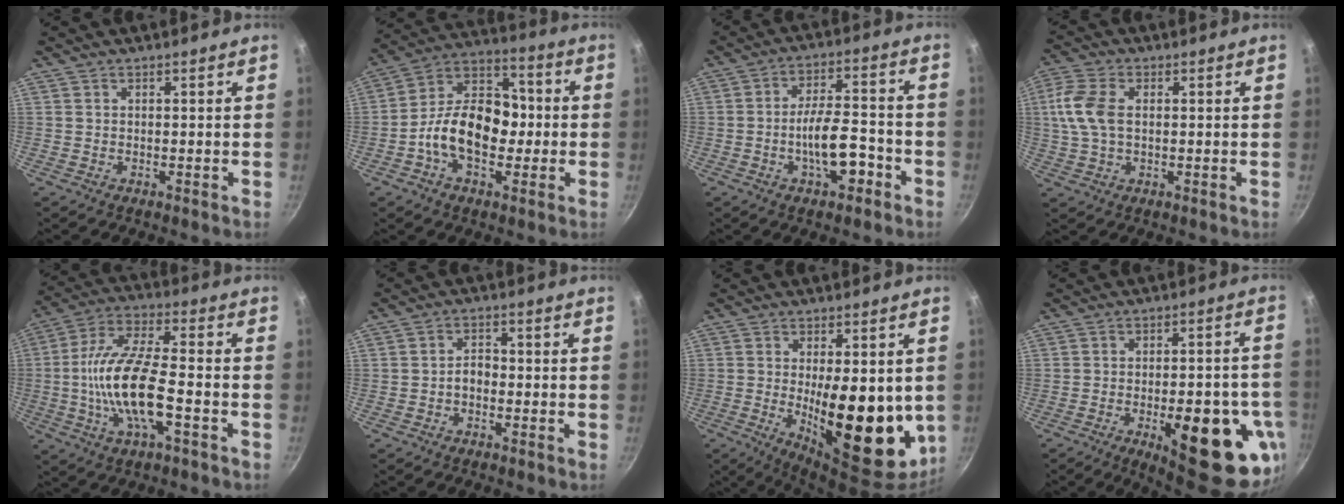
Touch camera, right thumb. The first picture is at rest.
{"total": 15.9, "force": [-2.5, 10.6, 11.6], "torque": [-0.149, 0.044, -0.061]}
{"total": 9.9, "force": [-4.0, 4.1, 8.1], "torque": [-0.114, 0.037, -0.064]}
{"total": 8.6, "force": [1.0, 5.2, 6.8], "torque": [-0.149, 0.013, 0.012]}
{"total": 15.8, "force": [-3.7, 5.6, 14.3], "torque": [-0.276, 0.030, -0.082]}
{"total": 3.0, "force": [-1.0, 2.0, 2.0], "torque": [-0.017, 0.019, -0.020]}
{"total": 18.4, "force": [-0.9, 7.6, 16.8], "torque": [-0.217, -0.028, -0.001]}
{"total": 21.4, "force": [-7.4, 8.2, 18.3], "torque": [-0.194, 0.014, -0.086]}